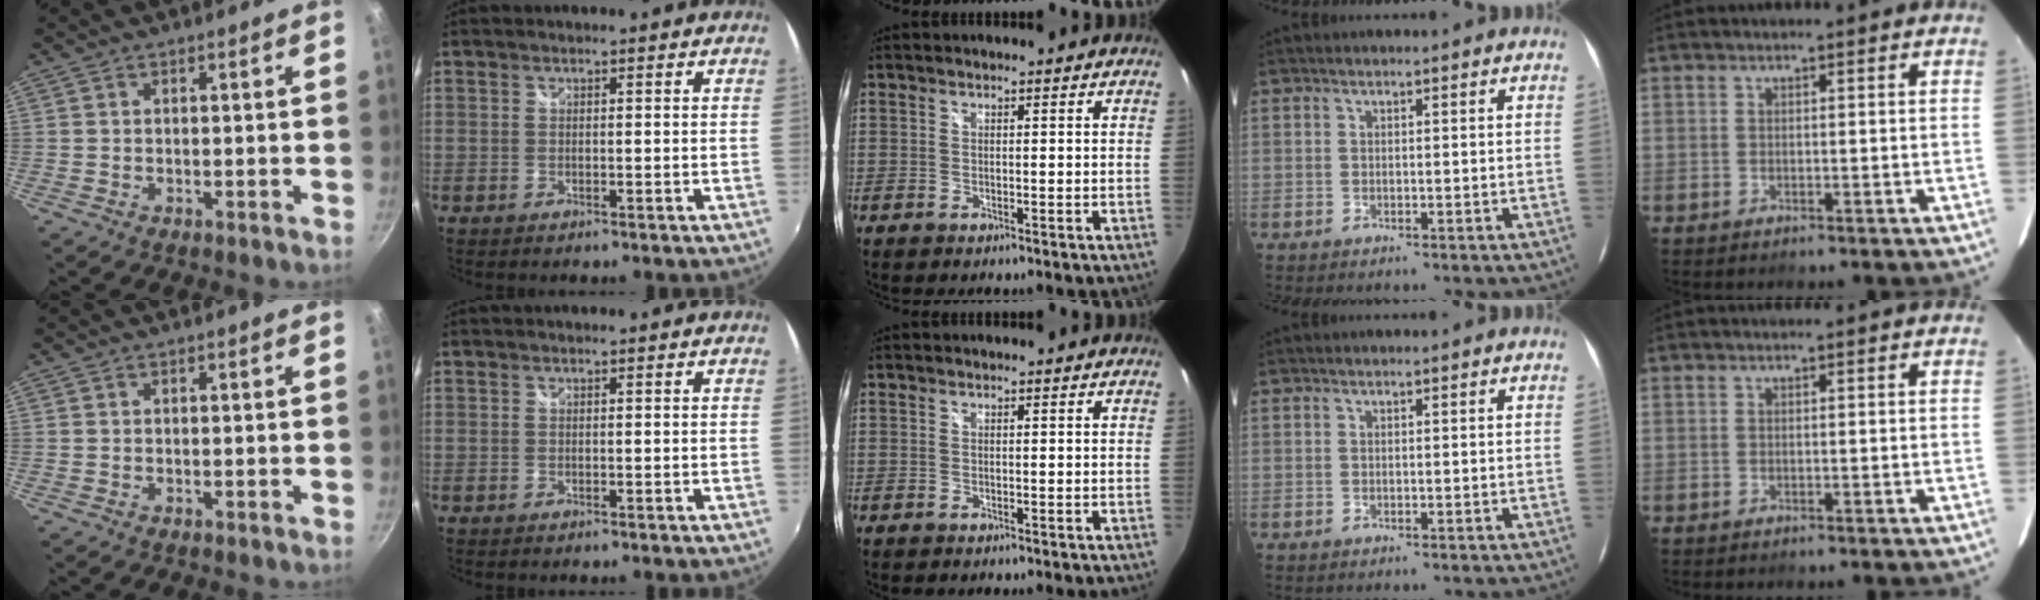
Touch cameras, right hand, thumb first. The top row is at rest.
{}